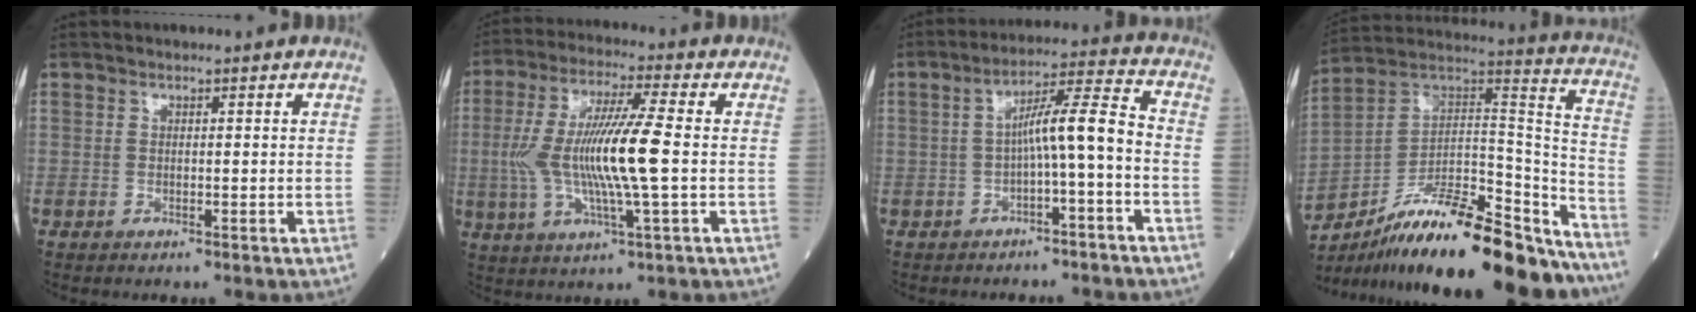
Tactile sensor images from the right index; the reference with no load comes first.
{"total": 12.6, "force": [-0.6, 0.6, 12.6], "torque": [-0.258, 0.003, -0.015]}
{"total": 7.5, "force": [-1.8, 0.2, 7.3], "torque": [-0.118, 0.030, -0.026]}
{"total": 27.9, "force": [-22.3, 5.5, 15.8], "torque": [-0.207, 0.021, -0.350]}